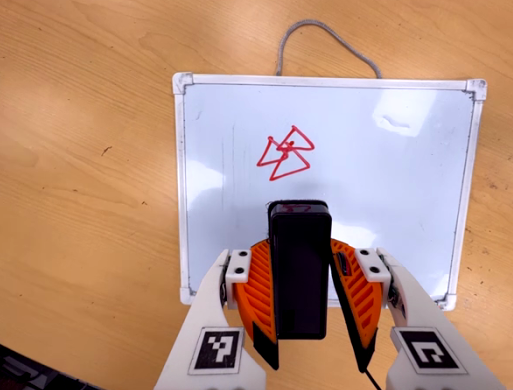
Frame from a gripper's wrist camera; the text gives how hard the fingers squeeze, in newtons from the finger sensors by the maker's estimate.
{"total": 5.2, "left": 4.3, "right": 6.0}